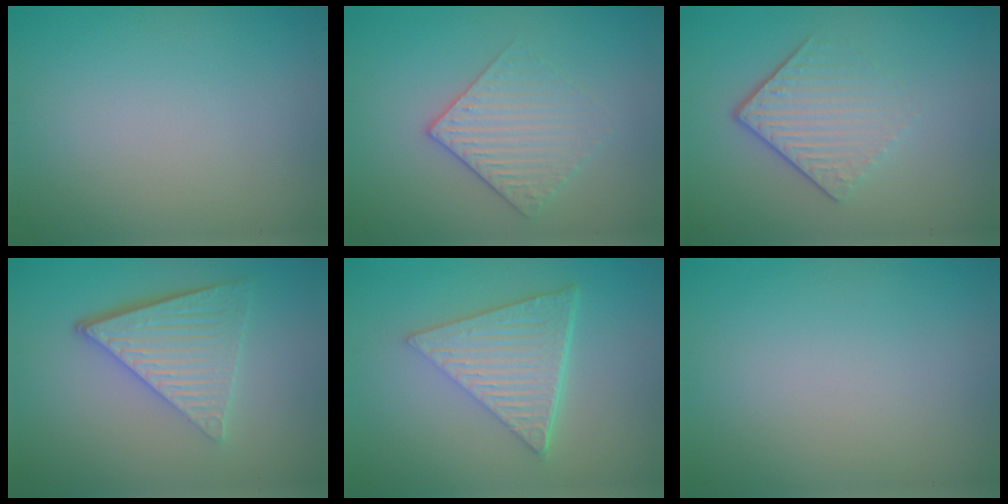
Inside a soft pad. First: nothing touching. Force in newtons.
{"total": 3.0, "press": 2.7, "slide": 1.3}
{"total": 4.2, "press": 2.7, "slide": 3.3}
{"total": 6.2, "press": 4.2, "slide": 4.5}
{"total": 6.6, "press": 4.5, "slide": 4.8}
{"total": 0.0}